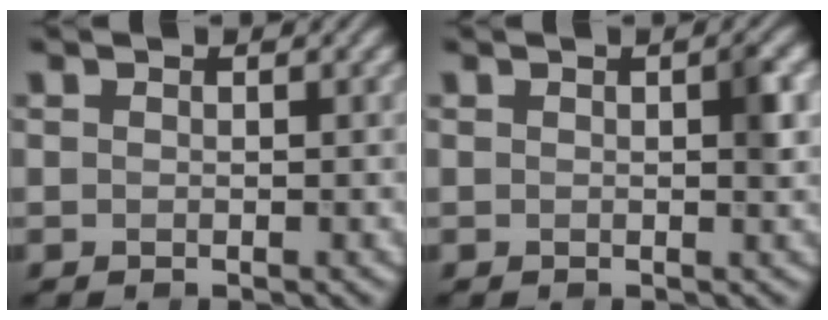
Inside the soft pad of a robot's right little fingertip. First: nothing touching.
{"total": 2.0, "force": [0.4, 0.4, 1.9], "torque": [-0.023, 0.000, 0.006]}